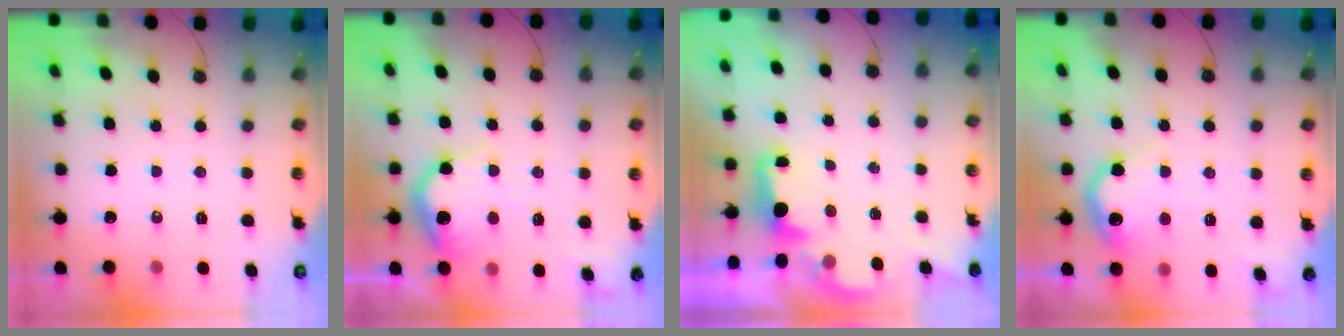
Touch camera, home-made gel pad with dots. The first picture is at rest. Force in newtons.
{"total": 16.0, "press": 15.9, "slide": 1.1}
{"total": 2.0, "press": 1.9, "slide": 0.8}
{"total": 14.8, "press": 14.7, "slide": 0.7}